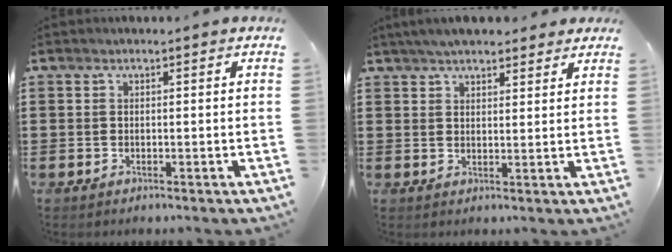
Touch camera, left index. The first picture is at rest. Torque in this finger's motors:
{"motor_torque": [0.76, -0.72, 0.51, 0.16]}